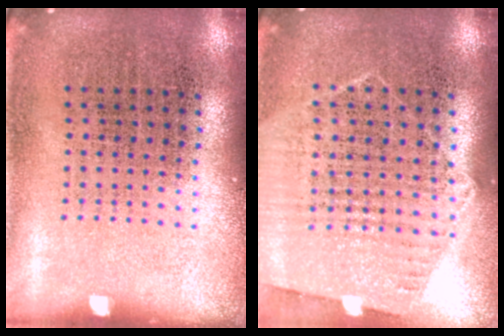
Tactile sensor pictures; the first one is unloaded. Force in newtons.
{"total": 1.2, "press": 1.2, "slide": 0.4}